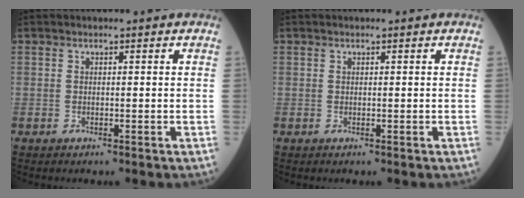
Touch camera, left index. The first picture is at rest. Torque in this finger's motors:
{"motor_torque": [0.10, 0.16, 0.00, -0.06]}